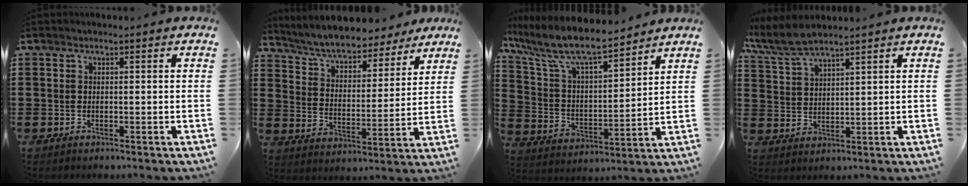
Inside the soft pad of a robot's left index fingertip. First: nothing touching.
{"total": 6.7, "force": [6.3, 0.8, 2.0], "torque": [-0.069, -0.037, 0.110]}
{"total": 9.2, "force": [7.8, 1.7, 4.6], "torque": [-0.124, -0.045, 0.132]}
{"total": 5.4, "force": [4.6, 0.8, 2.7], "torque": [-0.067, -0.009, 0.085]}